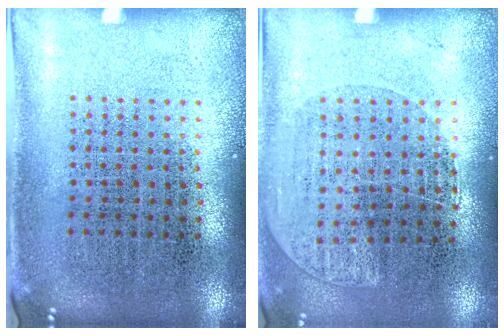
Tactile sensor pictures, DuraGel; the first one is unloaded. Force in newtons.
{"total": 1.1, "press": 1.0, "slide": 0.6}